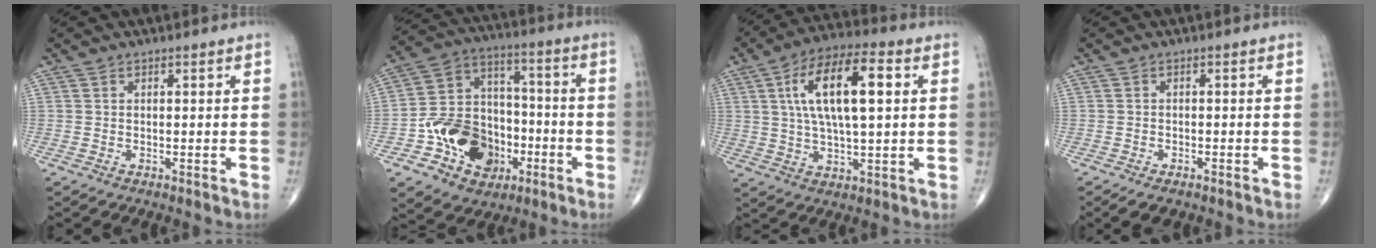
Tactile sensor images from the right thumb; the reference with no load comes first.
{"total": 17.3, "force": [-6.2, 13.4, 9.0], "torque": [-0.109, 0.064, -0.099]}
{"total": 15.7, "force": [3.7, 5.7, 14.1], "torque": [-0.246, 0.013, 0.060]}
{"total": 3.2, "force": [-2.3, 1.4, 1.7], "torque": [-0.026, 0.004, -0.035]}